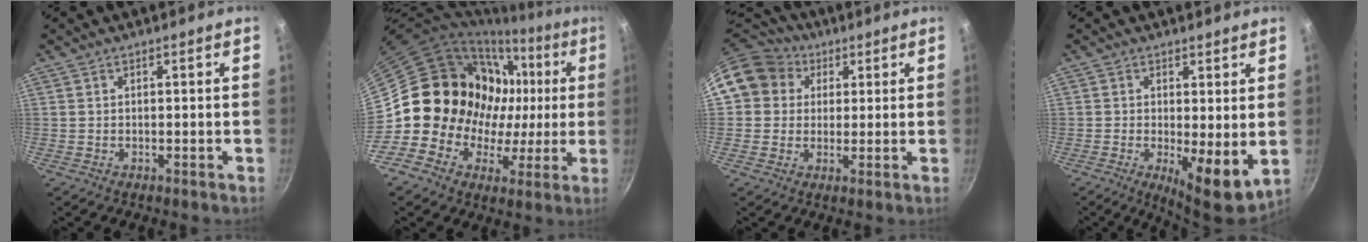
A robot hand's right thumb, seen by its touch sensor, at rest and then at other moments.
{"total": 18.1, "force": [1.0, 16.6, 7.2], "torque": [-0.065, 0.031, 0.012]}
{"total": 12.2, "force": [4.0, 10.6, 4.6], "torque": [-0.065, 0.022, 0.059]}
{"total": 7.9, "force": [-0.2, 2.6, 7.4], "torque": [-0.100, -0.020, 0.003]}